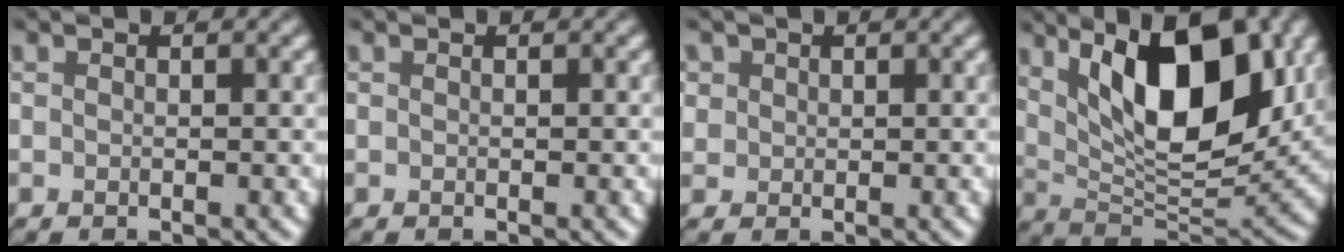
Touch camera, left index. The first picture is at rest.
{"total": 0.0}
{"total": 1.8, "force": [0.9, 1.5, 0.5], "torque": [-0.021, -0.001, 0.026]}
{"total": 12.3, "force": [4.7, 5.0, 10.2], "torque": [-0.150, -0.002, 0.079]}